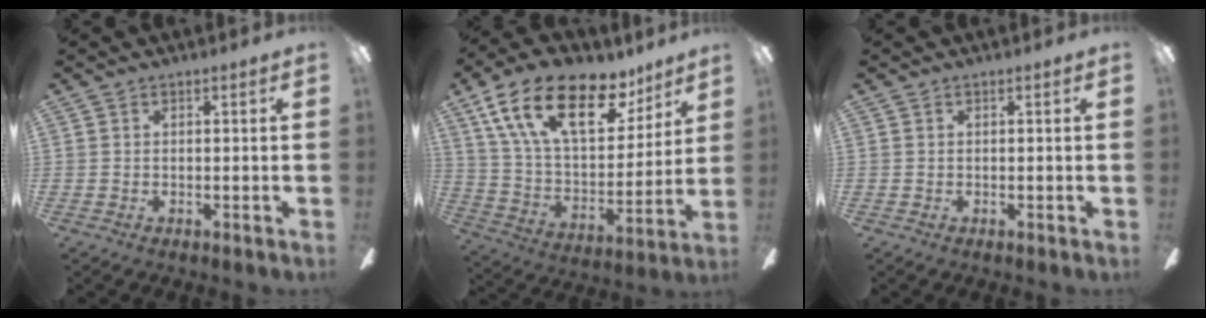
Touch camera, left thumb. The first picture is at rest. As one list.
[{"total": 24.0, "force": [13.4, 12.1, 15.9], "torque": [-0.283, -0.059, 0.235]}, {"total": 0.0}]